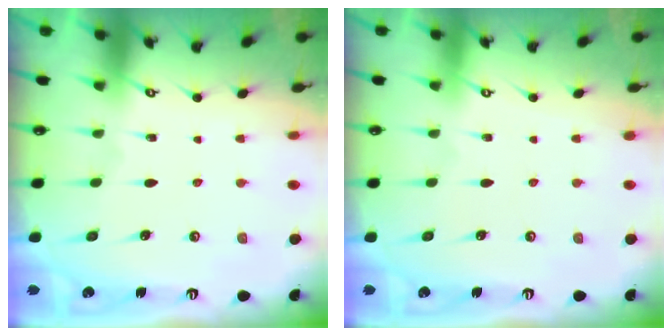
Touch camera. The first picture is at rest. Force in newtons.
{"total": 4.0, "press": 4.0, "slide": 0.2}